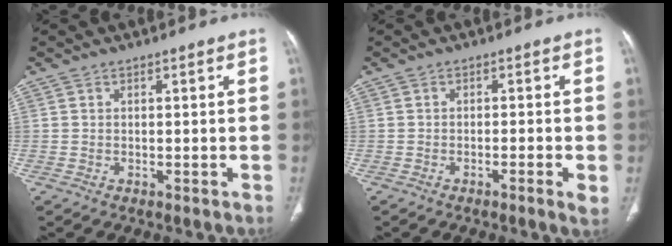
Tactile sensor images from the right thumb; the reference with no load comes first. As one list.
[{"total": 2.9, "force": [-1.0, 0.2, 2.7], "torque": [-0.051, -0.002, -0.018]}]